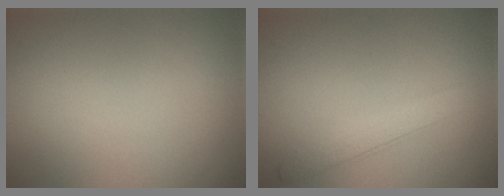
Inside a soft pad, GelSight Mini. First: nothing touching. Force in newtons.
{"total": 2.3, "press": 2.3, "slide": 0.1}